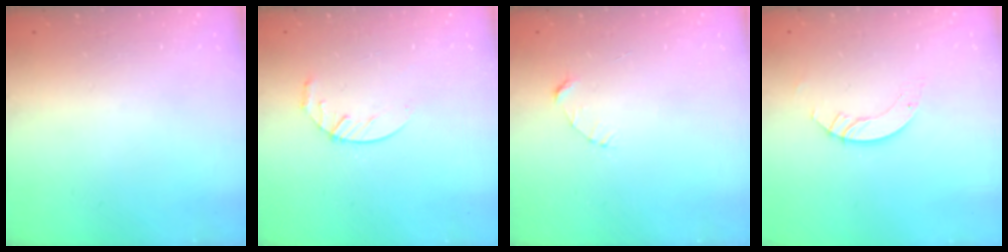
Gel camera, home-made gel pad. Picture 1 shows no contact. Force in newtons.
{"total": 4.2, "press": 4.2, "slide": 0.5}
{"total": 2.4, "press": 2.4, "slide": 0.2}
{"total": 4.4, "press": 4.4, "slide": 0.1}